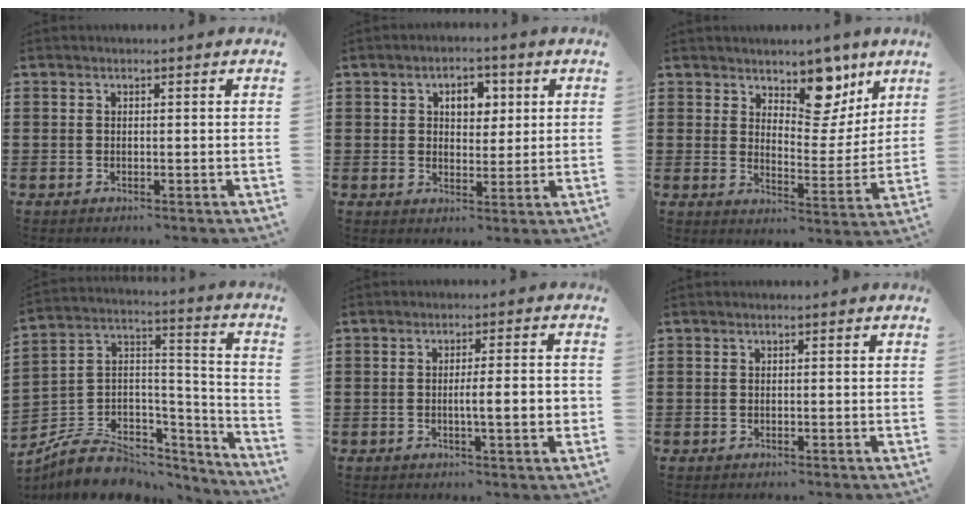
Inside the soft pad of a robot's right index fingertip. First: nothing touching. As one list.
[{"total": 4.4, "force": [1.4, 3.0, 2.9], "torque": [-0.044, 0.006, 0.016]}, {"total": 10.2, "force": [7.5, 4.9, 5.0], "torque": [-0.080, -0.035, 0.131]}, {"total": 8.0, "force": [-4.9, 5.5, 3.0], "torque": [-0.068, 0.009, -0.085]}, {"total": 5.0, "force": [-0.7, 0.3, 4.9], "torque": [-0.084, -0.005, -0.016]}, {"total": 0.0}]